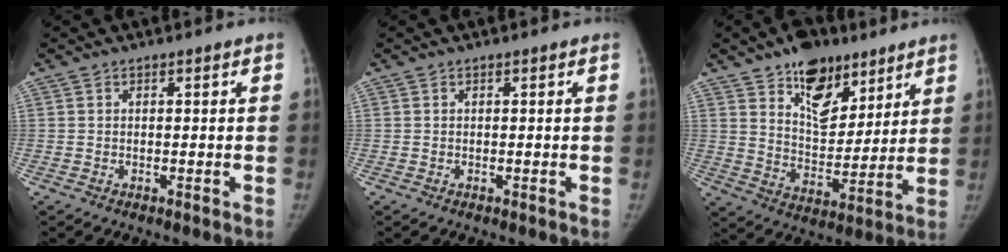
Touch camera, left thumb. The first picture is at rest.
{"total": 0.0}
{"total": 15.4, "force": [9.9, 8.7, 8.1], "torque": [-0.079, -0.061, 0.164]}